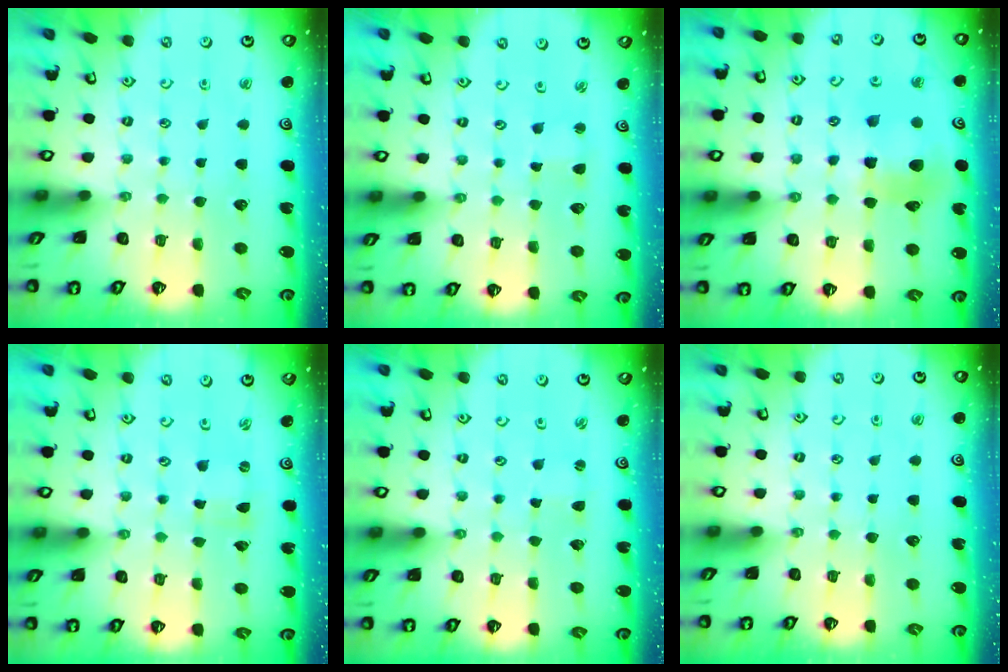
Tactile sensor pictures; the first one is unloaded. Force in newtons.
{"total": 1.8, "press": 1.7, "slide": 0.3}
{"total": 10.3, "press": 10.2, "slide": 1.4}
{"total": 0.0}
{"total": 1.6, "press": 1.6, "slide": 0.1}
{"total": 0.0}